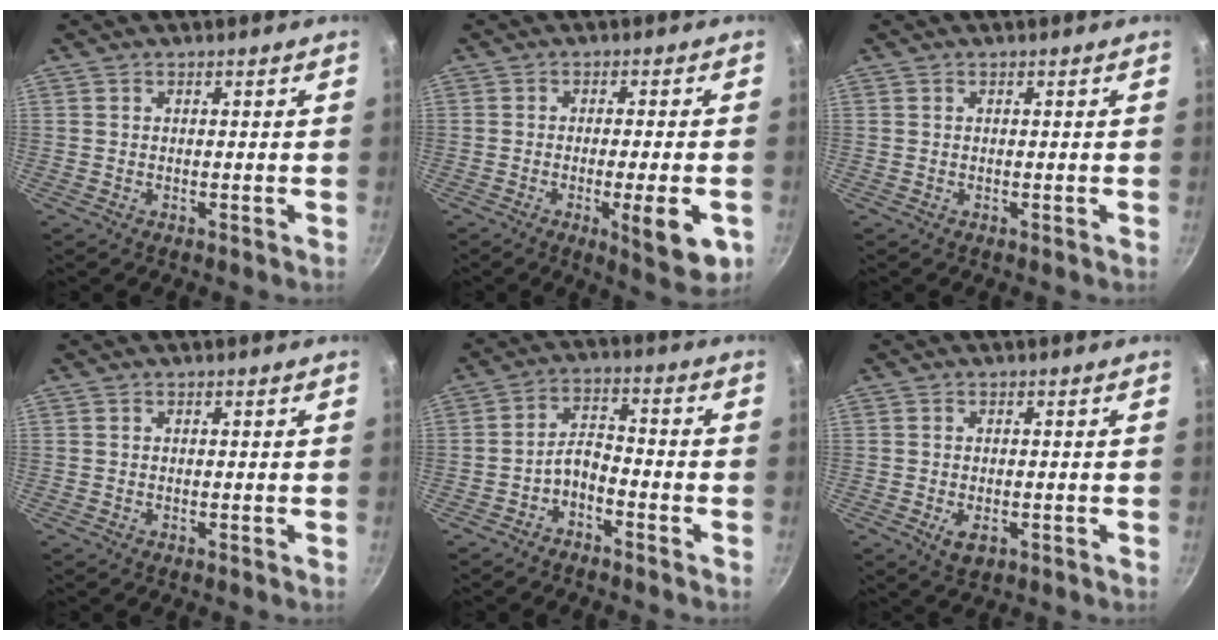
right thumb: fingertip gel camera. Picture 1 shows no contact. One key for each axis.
{"total": 9.8, "fx": -3.1, "fy": 2.2, "fz": 9.0, "tx": -0.115, "ty": 0.001, "tz": -0.039}
{"total": 0.0}
{"total": 0.0}
{"total": 4.7, "fx": -3.1, "fy": 2.3, "fz": 2.8, "tx": -0.045, "ty": 0.045, "tz": -0.058}
{"total": 3.2, "fx": -1.0, "fy": 1.9, "fz": 2.3, "tx": -0.036, "ty": -0.004, "tz": -0.010}